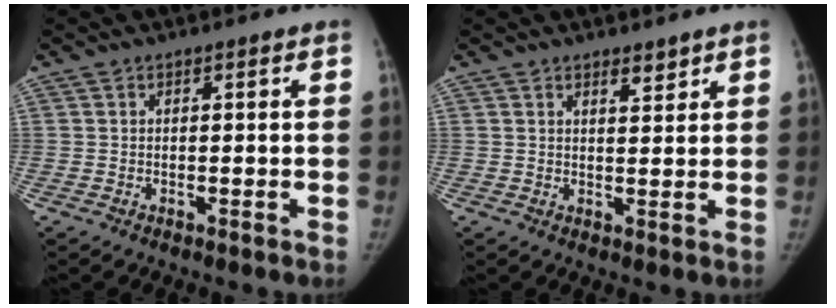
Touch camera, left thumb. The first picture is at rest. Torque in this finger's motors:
{"motor_torque": [-0.18, -0.09, 0.01, 0.35, -0.01]}